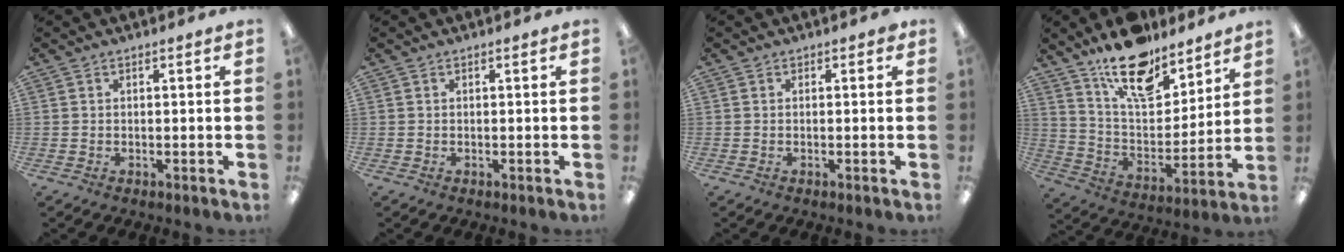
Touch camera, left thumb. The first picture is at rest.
{"total": 0.0}
{"total": 0.5, "force": [0.1, 0.3, 0.4], "torque": [-0.009, 0.002, 0.002]}
{"total": 17.5, "force": [13.2, 7.4, 8.7], "torque": [-0.146, -0.082, 0.231]}